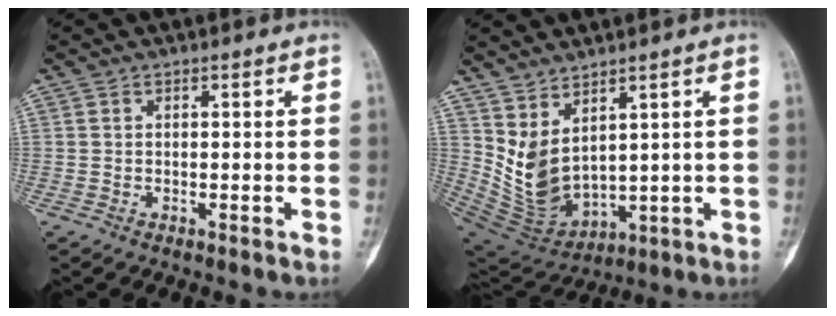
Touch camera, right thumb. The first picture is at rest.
{"total": 10.3, "force": [4.1, 5.3, 7.8], "torque": [-0.129, -0.039, 0.109]}